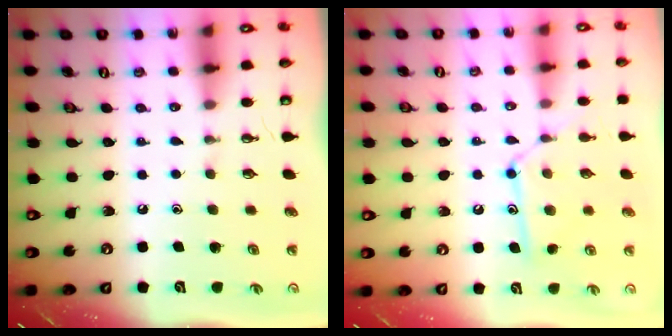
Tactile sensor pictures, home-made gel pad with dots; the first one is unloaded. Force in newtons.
{"total": 12.9, "press": 12.9, "slide": 0.8}